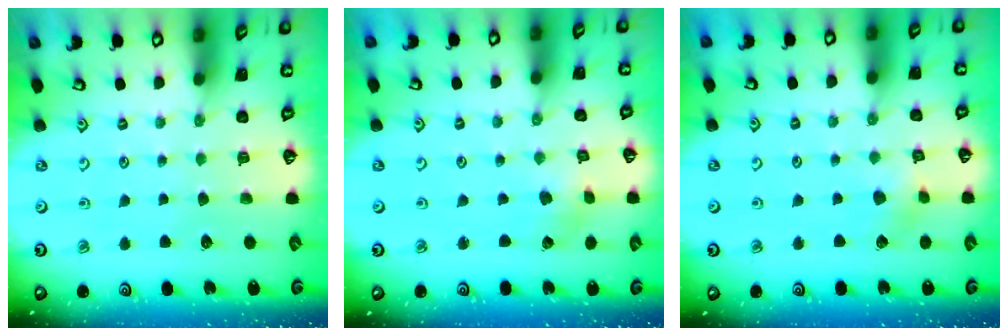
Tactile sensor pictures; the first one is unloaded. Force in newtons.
{"total": 1.2, "press": 1.1, "slide": 0.2}
{"total": 3.8, "press": 3.7, "slide": 0.7}